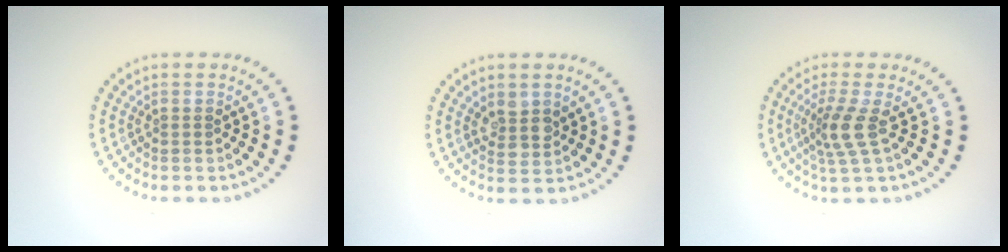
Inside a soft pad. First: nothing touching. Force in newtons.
{"total": 2.2, "press": 2.0, "slide": 1.0}
{"total": 2.9, "press": 2.0, "slide": 2.0}